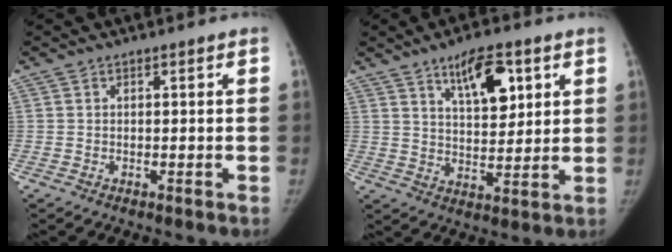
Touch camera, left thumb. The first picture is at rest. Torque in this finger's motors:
{"motor_torque": [0.13, 0.03, -0.12, -0.17, 0.13]}